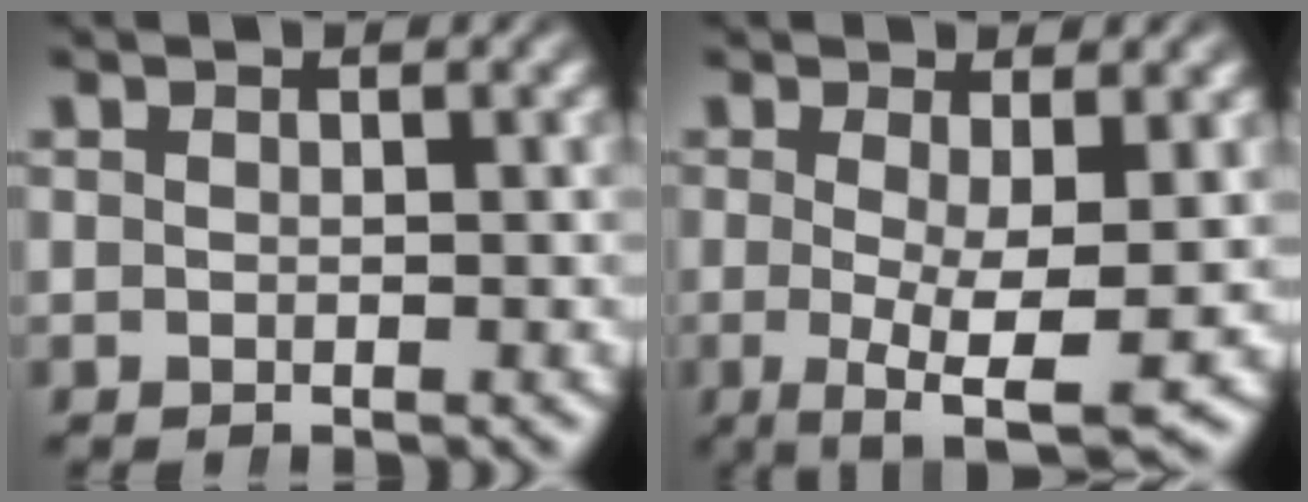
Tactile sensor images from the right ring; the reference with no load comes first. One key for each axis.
{"total": 6.2, "fx": -3.1, "fy": 1.6, "fz": 5.2, "tx": -0.101, "ty": -0.050, "tz": -0.029}